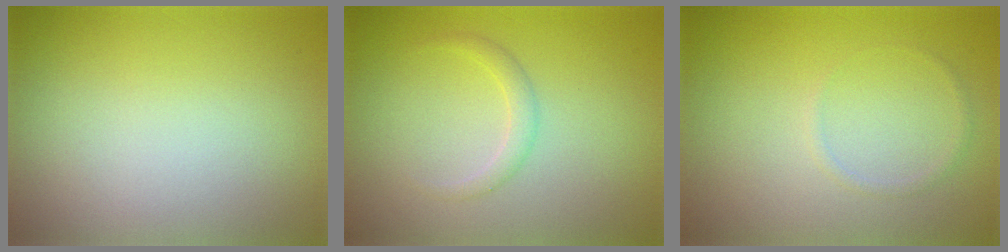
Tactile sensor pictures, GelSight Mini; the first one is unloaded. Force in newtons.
{"total": 1.2, "press": 1.2, "slide": 0.0}
{"total": 0.6, "press": 0.6, "slide": 0.1}